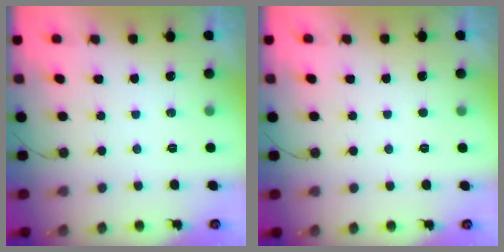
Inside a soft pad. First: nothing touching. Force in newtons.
{"total": 1.6, "press": 1.6, "slide": 0.2}